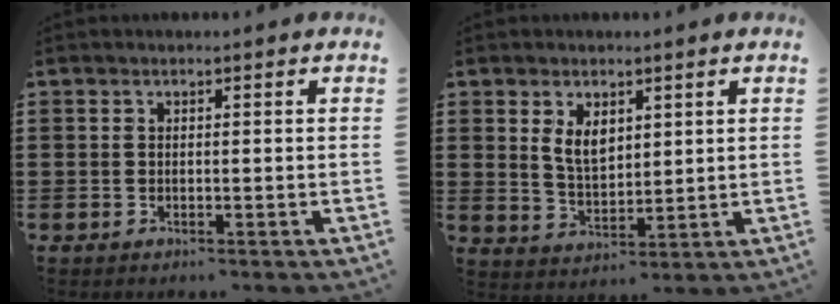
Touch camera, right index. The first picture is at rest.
{"total": 4.6, "force": [2.0, 2.8, 3.1], "torque": [-0.061, 0.004, 0.034]}